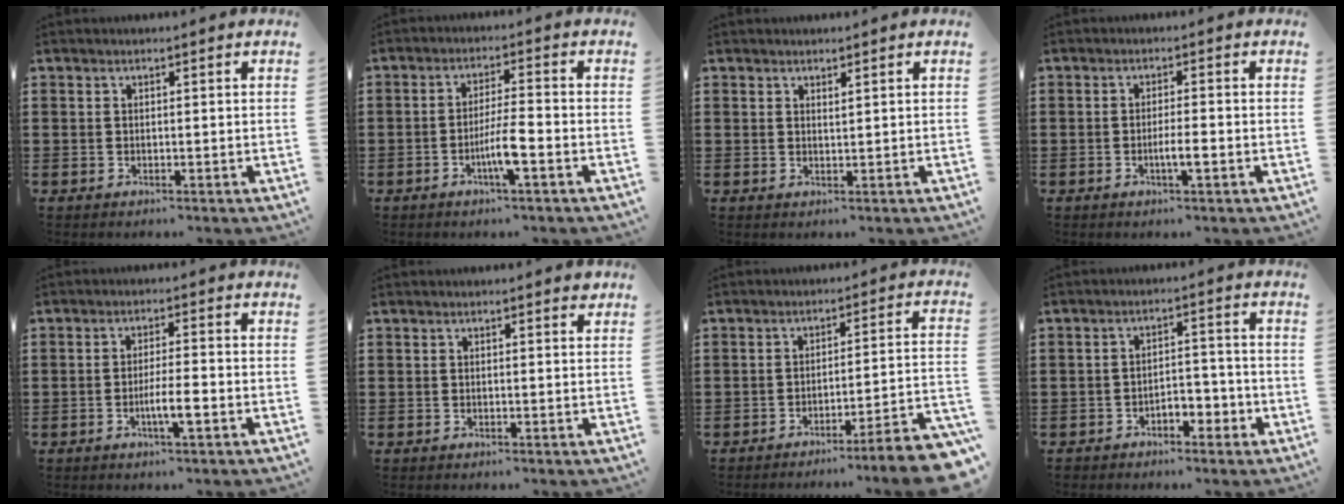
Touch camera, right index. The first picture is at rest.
{"total": 5.4, "force": [-2.2, 0.5, 4.9], "torque": [-0.096, -0.009, -0.043]}
{"total": 0.9, "force": [0.8, 0.0, 0.3], "torque": [-0.007, -0.002, 0.017]}
{"total": 2.9, "force": [-1.1, 0.2, 2.6], "torque": [-0.045, 0.000, -0.021]}
{"total": 4.4, "force": [-1.7, 0.4, 4.0], "torque": [-0.076, -0.006, -0.033]}
{"total": 0.6, "force": [0.4, 0.3, 0.3], "torque": [0.001, -0.002, 0.006]}
{"total": 5.5, "force": [-4.4, -0.5, 3.4], "torque": [-0.054, -0.017, -0.087]}
{"total": 3.7, "force": [-2.4, 1.8, 2.0], "torque": [-0.036, 0.010, -0.049]}